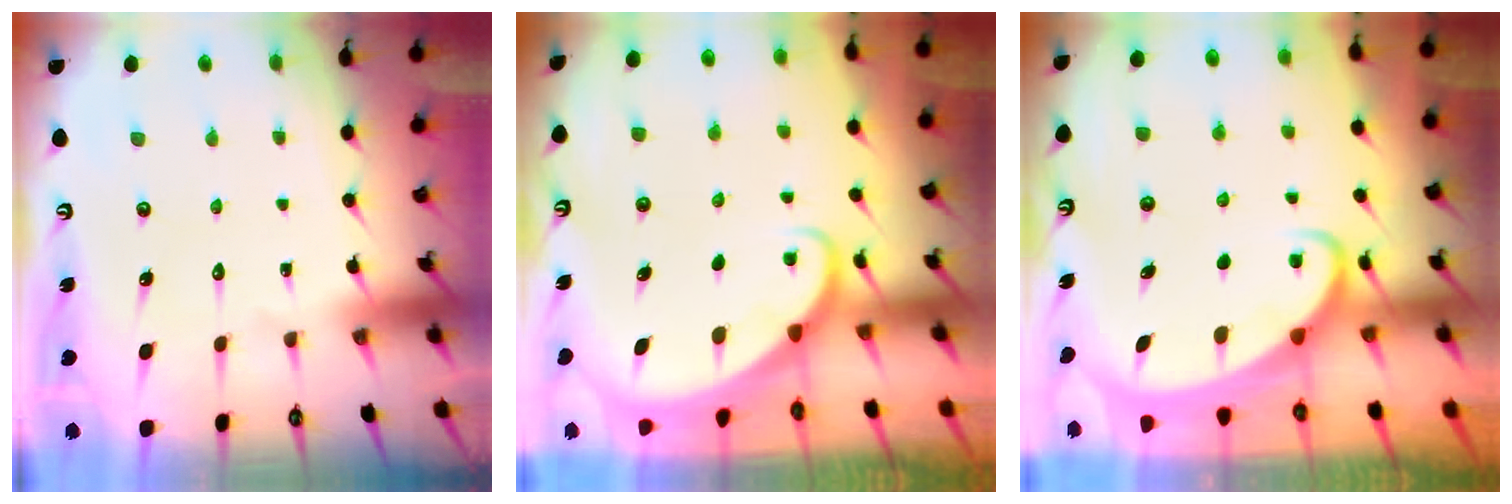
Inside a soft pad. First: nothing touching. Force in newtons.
{"total": 1.7, "press": 1.7, "slide": 0.1}
{"total": 2.7, "press": 2.7, "slide": 0.3}